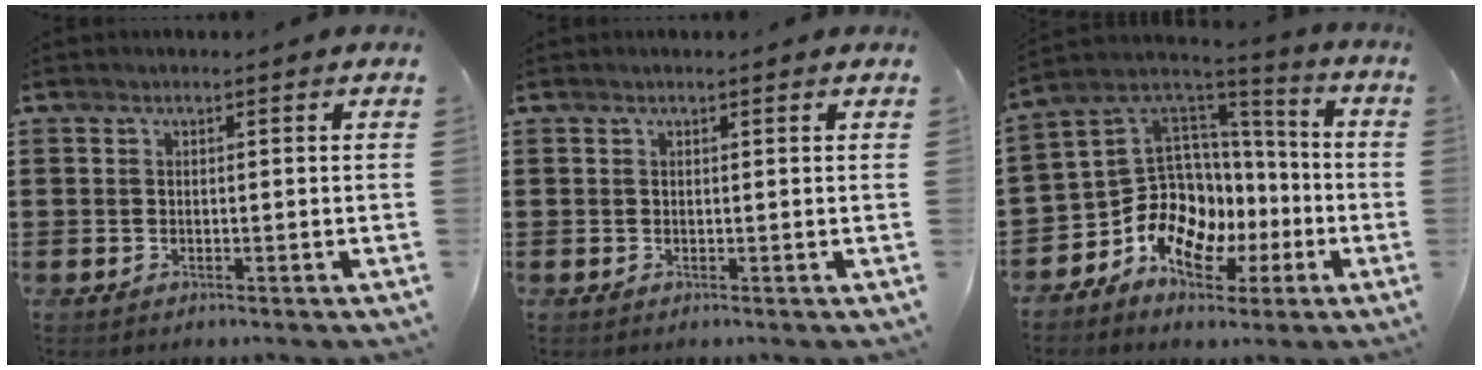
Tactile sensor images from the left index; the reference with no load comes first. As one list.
[{"total": 0.0}, {"total": 12.7, "force": [-5.1, 10.5, 5.1], "torque": [-0.113, -0.005, -0.089]}]